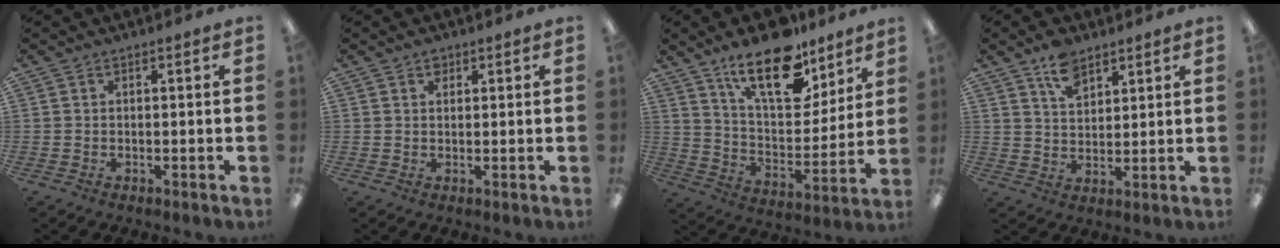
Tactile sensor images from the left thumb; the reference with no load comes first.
{"total": 1.7, "force": [1.2, 1.1, 0.5], "torque": [-0.004, -0.002, 0.020]}
{"total": 20.3, "force": [13.8, 9.0, 11.9], "torque": [-0.191, -0.076, 0.237]}
{"total": 7.4, "force": [5.2, 3.9, 3.5], "torque": [-0.060, -0.018, 0.094]}